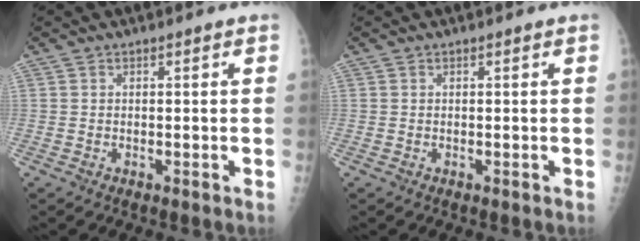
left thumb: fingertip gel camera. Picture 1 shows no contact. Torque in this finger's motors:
{"motor_torque": [0.00, 0.00, 0.00, 0.00, 0.00]}